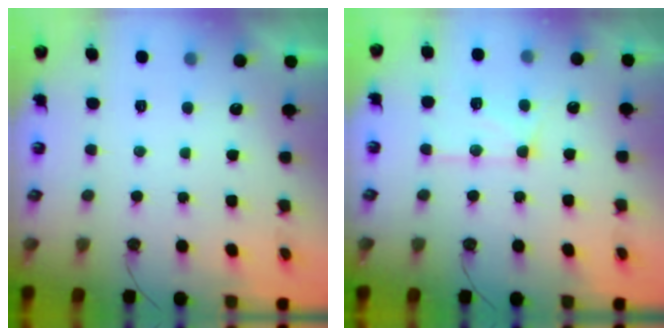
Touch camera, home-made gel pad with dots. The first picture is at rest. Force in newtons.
{"total": 12.8, "press": 12.8, "slide": 1.1}